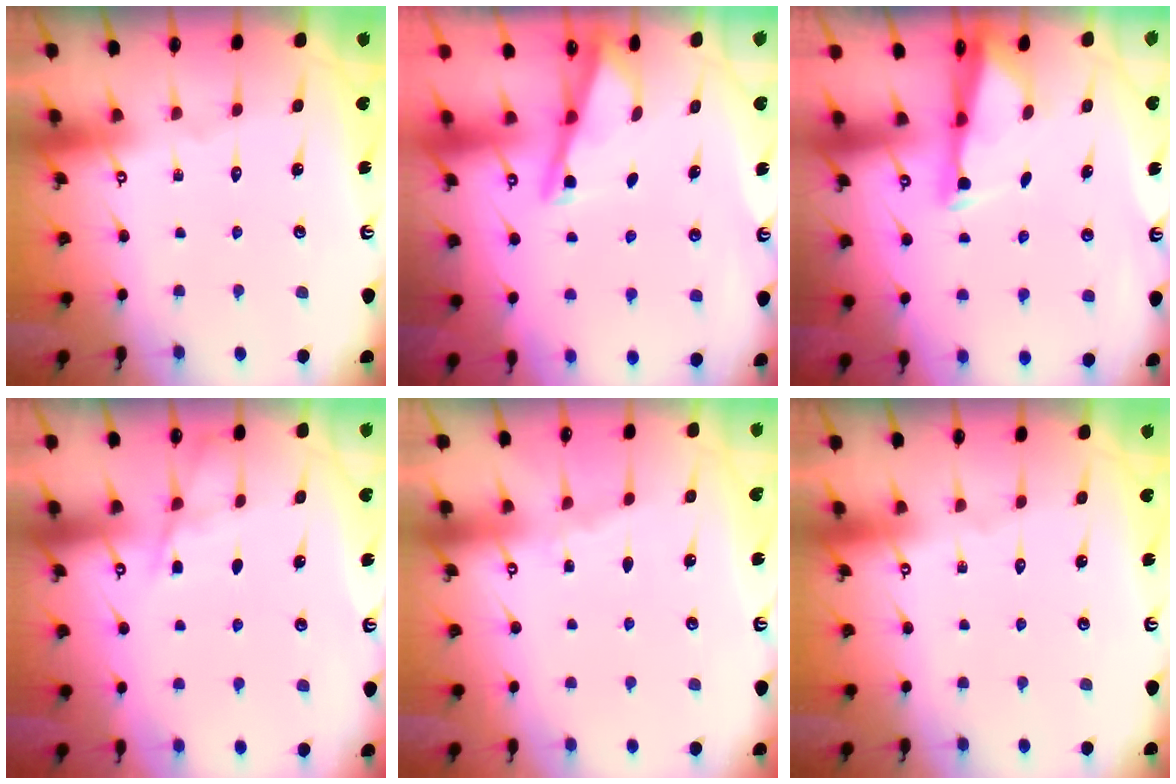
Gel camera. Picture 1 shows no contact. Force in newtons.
{"total": 2.9, "press": 2.9, "slide": 0.3}
{"total": 2.9, "press": 2.8, "slide": 0.8}
{"total": 4.9, "press": 4.9, "slide": 0.5}
{"total": 2.8, "press": 2.7, "slide": 0.3}
{"total": 0.0}